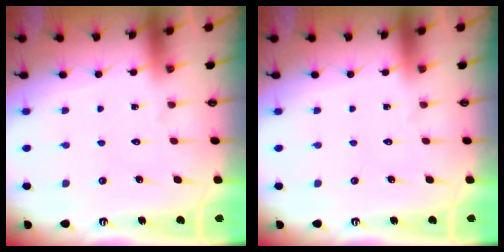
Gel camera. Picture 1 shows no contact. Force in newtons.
{"total": 0.0}